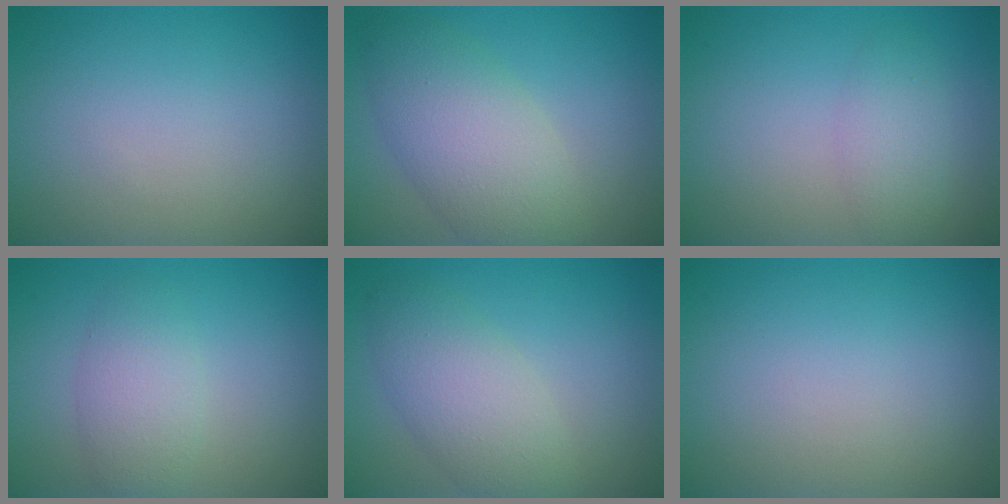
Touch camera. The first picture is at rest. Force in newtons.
{"total": 6.3, "press": 6.3, "slide": 0.4}
{"total": 2.2, "press": 2.2, "slide": 0.1}
{"total": 3.1, "press": 3.1, "slide": 0.0}
{"total": 4.6, "press": 4.6, "slide": 0.2}
{"total": 0.0}